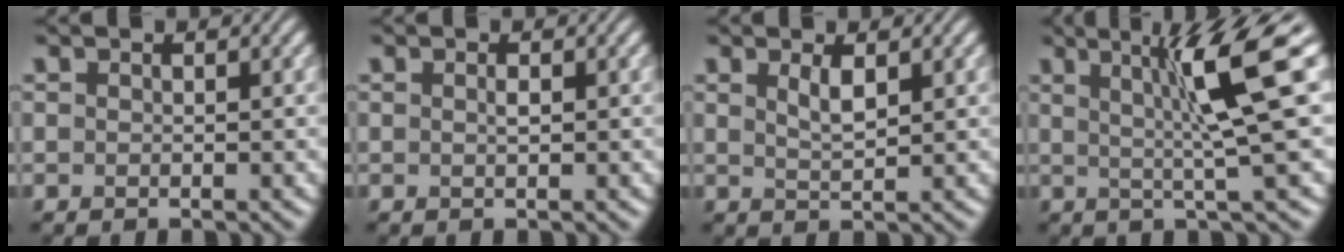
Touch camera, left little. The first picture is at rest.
{"total": 0.6, "force": [0.1, 0.1, 0.6], "torque": [-0.013, 0.003, 0.002]}
{"total": 1.7, "force": [0.9, 0.4, 1.4], "torque": [-0.029, -0.002, 0.018]}
{"total": 7.6, "force": [1.8, 0.8, 7.3], "torque": [-0.108, 0.011, 0.030]}